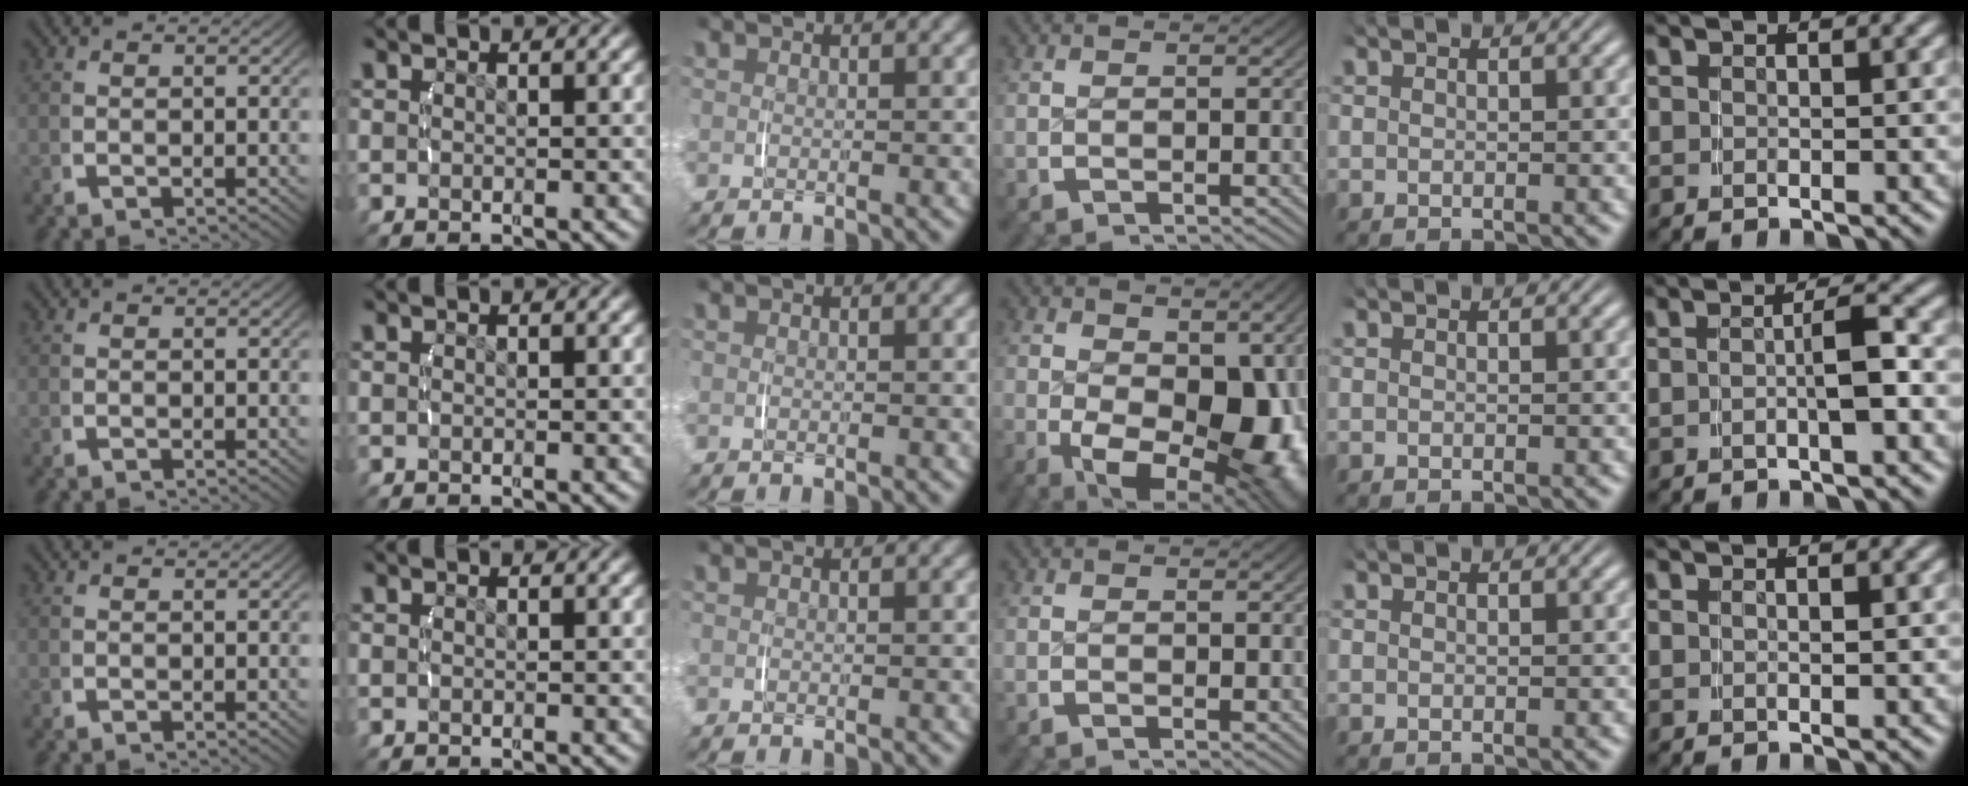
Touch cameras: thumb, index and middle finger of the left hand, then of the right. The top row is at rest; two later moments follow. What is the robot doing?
{"motion": "lift_and_place", "object": "phone"}